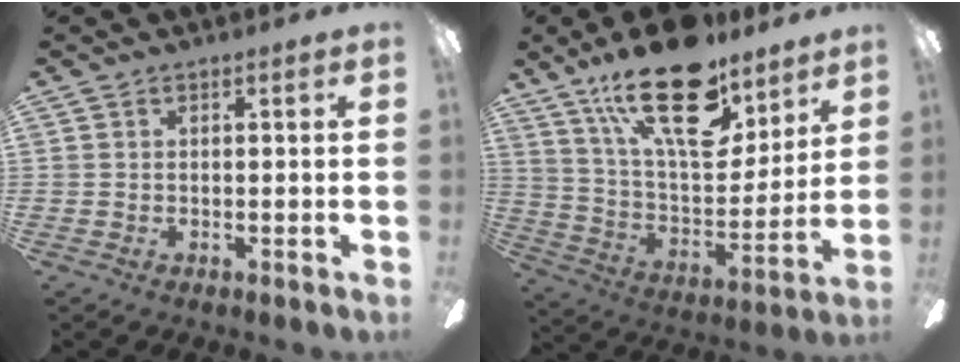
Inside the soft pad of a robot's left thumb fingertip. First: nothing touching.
{"total": 24.7, "force": [16.2, 10.4, 15.5], "torque": [-0.261, -0.089, 0.279]}